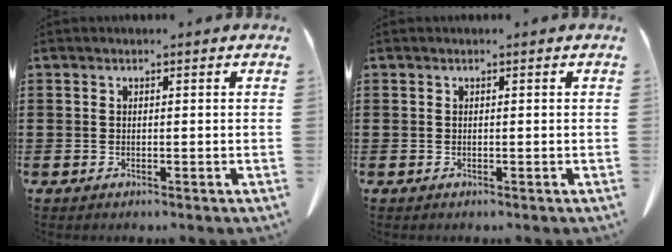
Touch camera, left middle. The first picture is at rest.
{"total": 0.0}